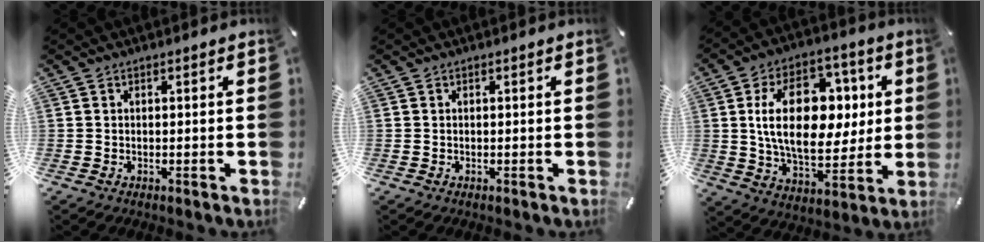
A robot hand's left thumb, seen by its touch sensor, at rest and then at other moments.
{"total": 0.0}
{"total": 20.6, "force": [3.6, 13.4, 15.3], "torque": [-0.262, 0.006, 0.061]}